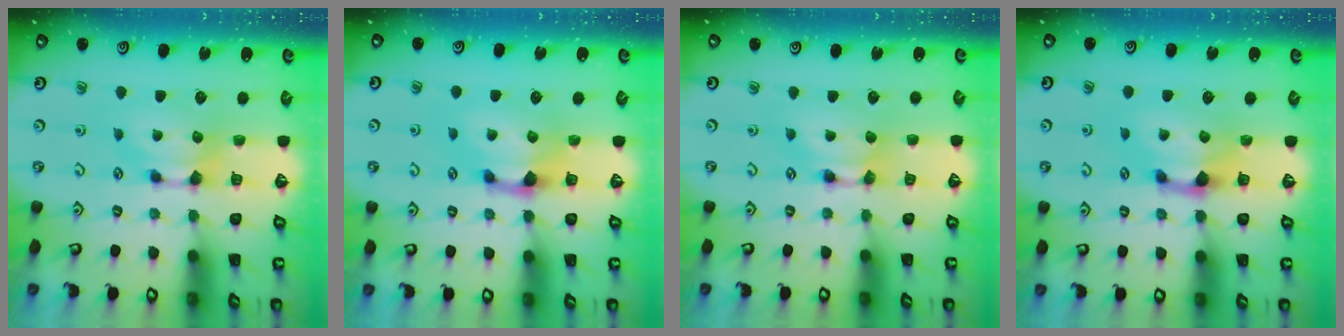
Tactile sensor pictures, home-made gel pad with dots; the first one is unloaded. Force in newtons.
{"total": 1.6, "press": 1.0, "slide": 1.3}
{"total": 1.7, "press": 1.7, "slide": 0.1}
{"total": 1.6, "press": 1.0, "slide": 1.3}